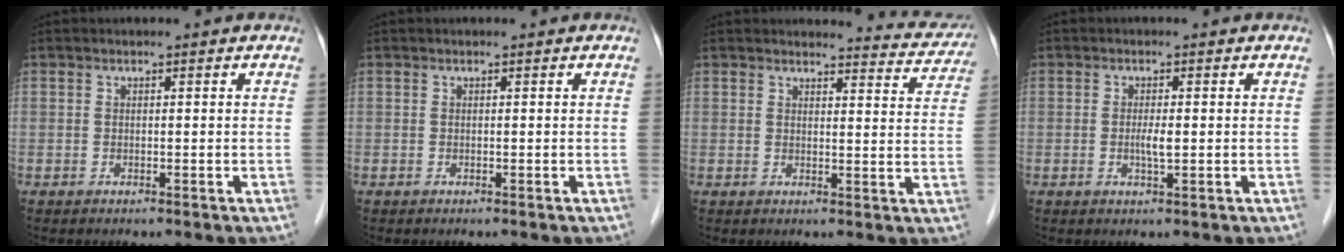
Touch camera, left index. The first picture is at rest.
{"total": 0.0}
{"total": 7.1, "force": [7.0, 1.0, 0.0], "torque": [0.010, -0.026, 0.061]}
{"total": 2.0, "force": [-0.2, 0.2, 2.0], "torque": [-0.041, -0.001, -0.002]}